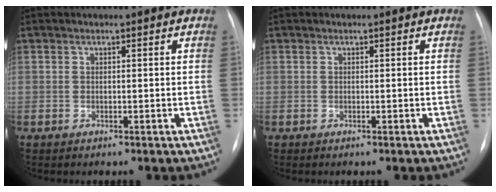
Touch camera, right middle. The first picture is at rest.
{"total": 0.0}